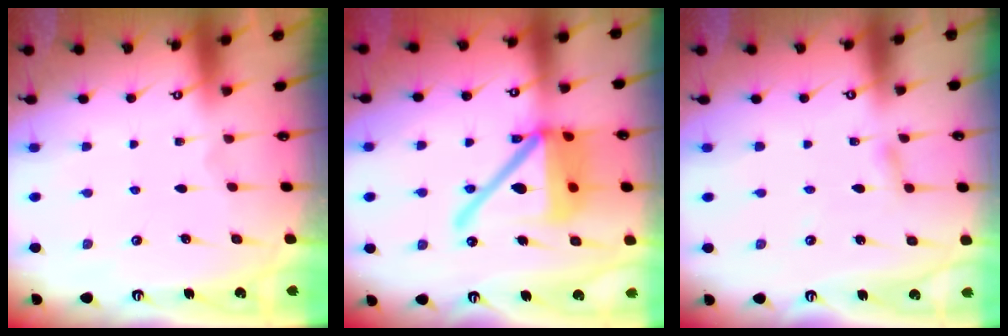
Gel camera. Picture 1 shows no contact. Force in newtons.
{"total": 20.5, "press": 20.4, "slide": 2.5}
{"total": 3.5, "press": 3.5, "slide": 0.3}